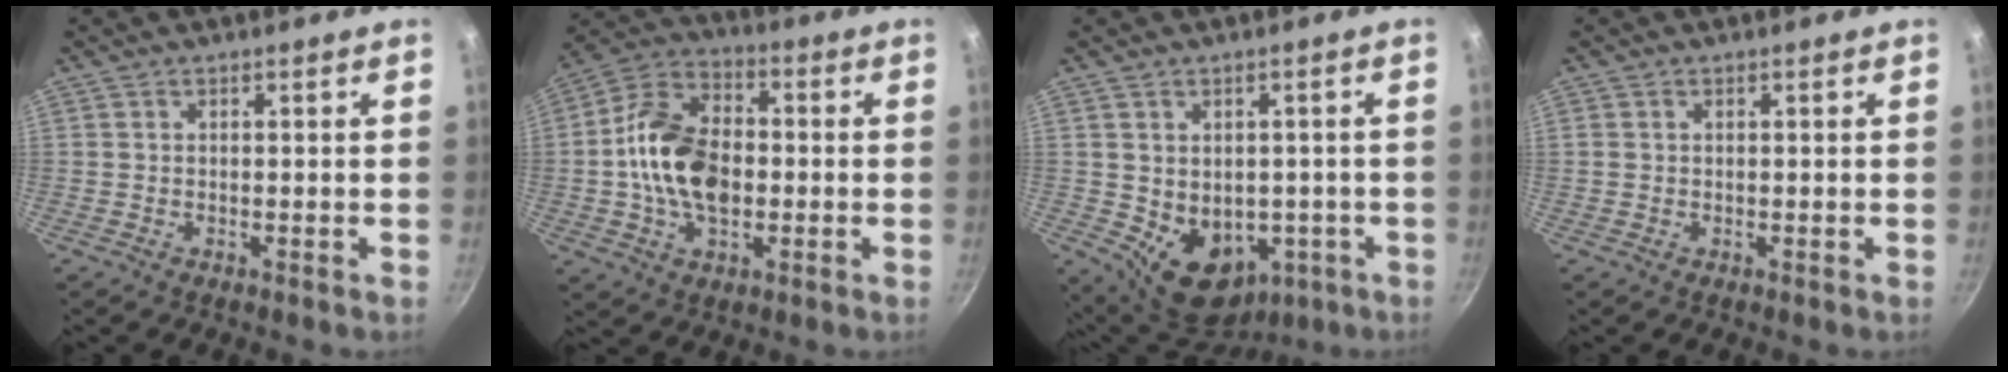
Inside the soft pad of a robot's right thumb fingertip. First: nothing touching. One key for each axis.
{"total": 16.0, "fx": -1.1, "fy": 10.3, "fz": 12.2, "tx": -0.196, "ty": 0.028, "tz": -0.036}
{"total": 12.5, "fx": -2.4, "fy": 9.5, "fz": 7.8, "tx": -0.082, "ty": -0.006, "tz": -0.004}
{"total": 0.7, "fx": 0.1, "fy": 0.6, "fz": 0.3, "tx": -0.005, "ty": 0.003, "tz": 0.002}